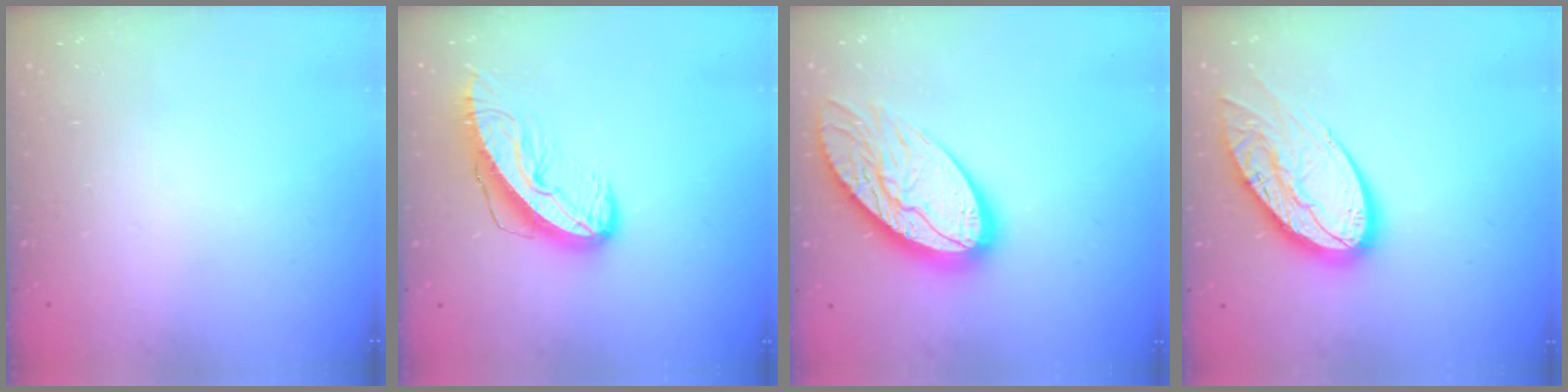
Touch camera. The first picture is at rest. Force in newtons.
{"total": 10.0, "press": 10.0, "slide": 1.2}
{"total": 18.6, "press": 18.6, "slide": 1.6}
{"total": 17.6, "press": 17.5, "slide": 1.3}